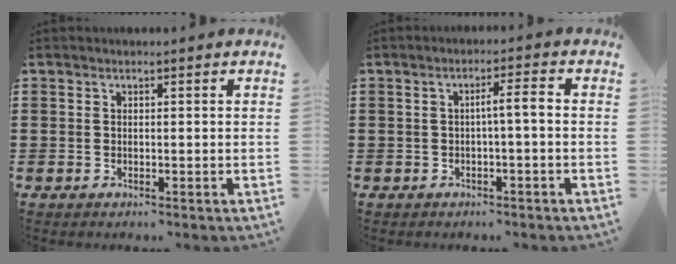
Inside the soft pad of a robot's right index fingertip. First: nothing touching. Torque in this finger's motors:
{"motor_torque": [0.72, -0.46, 0.13, 0.08]}